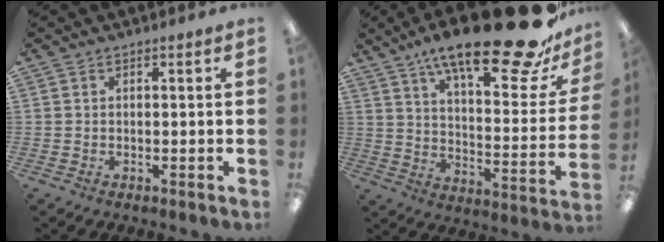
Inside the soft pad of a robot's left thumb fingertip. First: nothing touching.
{"total": 24.8, "force": [17.6, 6.2, 16.4], "torque": [-0.245, -0.122, 0.281]}